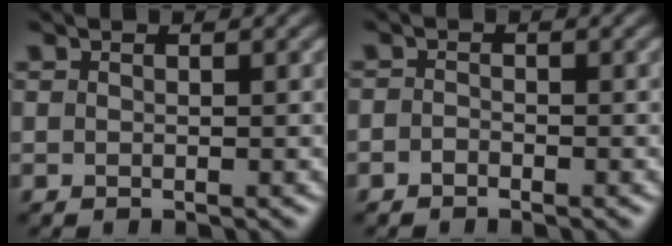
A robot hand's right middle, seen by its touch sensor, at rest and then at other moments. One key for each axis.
{"total": 0.8, "fx": -0.7, "fy": 0.4, "fz": 0.1, "tx": -0.004, "ty": -0.001, "tz": -0.016}